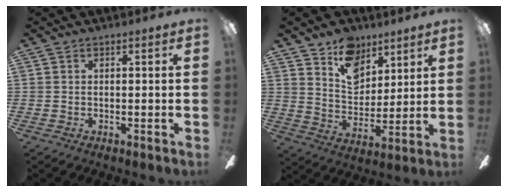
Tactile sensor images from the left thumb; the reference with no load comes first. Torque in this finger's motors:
{"motor_torque": [0.23, 0.37, -0.26, 0.03, 0.02]}